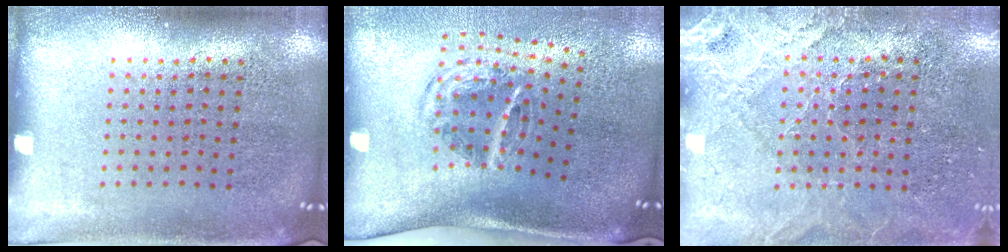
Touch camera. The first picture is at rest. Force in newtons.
{"total": 2.1, "press": 1.2, "slide": 1.7}
{"total": 2.8, "press": 2.8, "slide": 0.3}